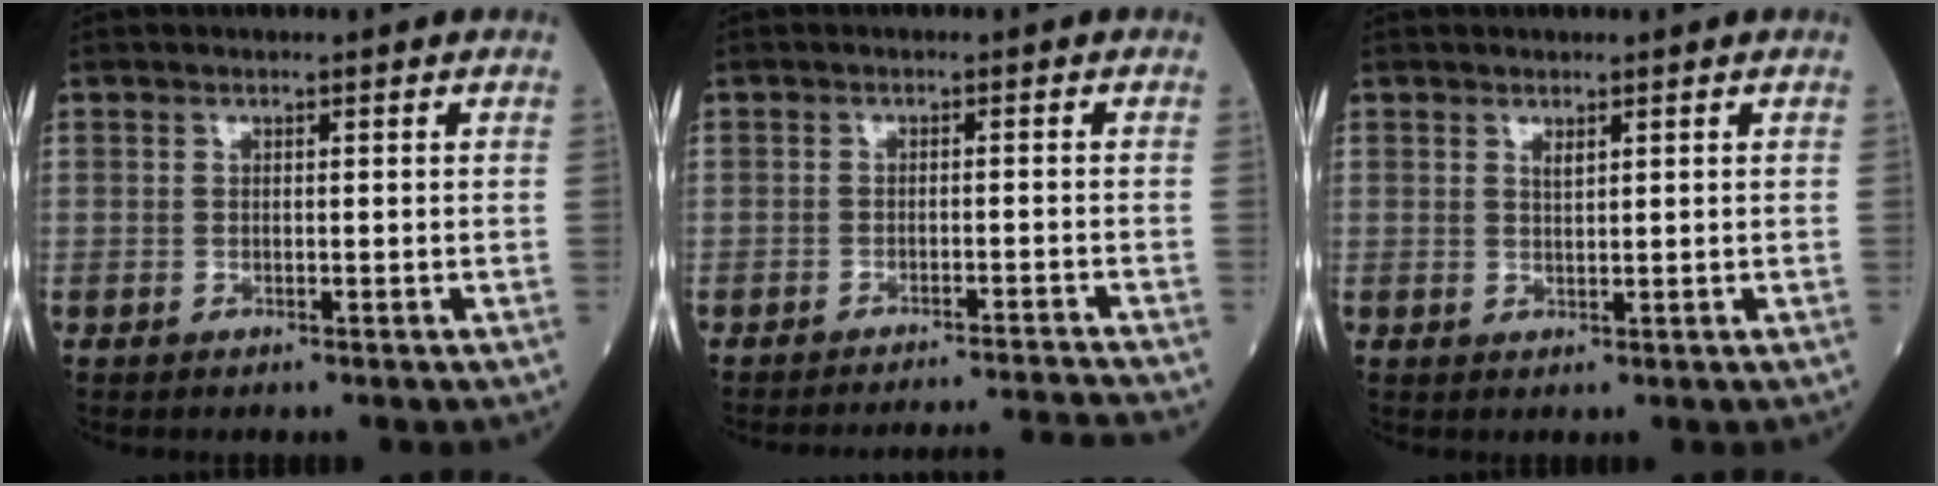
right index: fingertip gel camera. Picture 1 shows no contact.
{"total": 9.5, "force": [-9.0, -3.1, 0.7], "torque": [0.002, -0.014, -0.121]}
{"total": 1.0, "force": [0.7, 0.1, 0.7], "torque": [-0.019, -0.006, 0.014]}